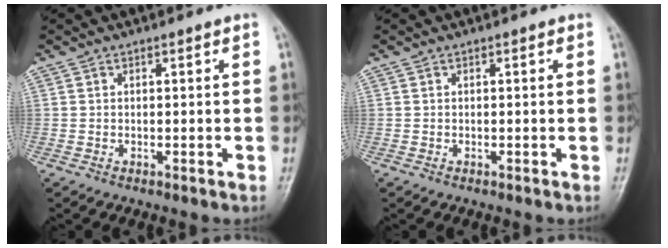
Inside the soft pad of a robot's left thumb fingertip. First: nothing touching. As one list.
[{"total": 0.0}]